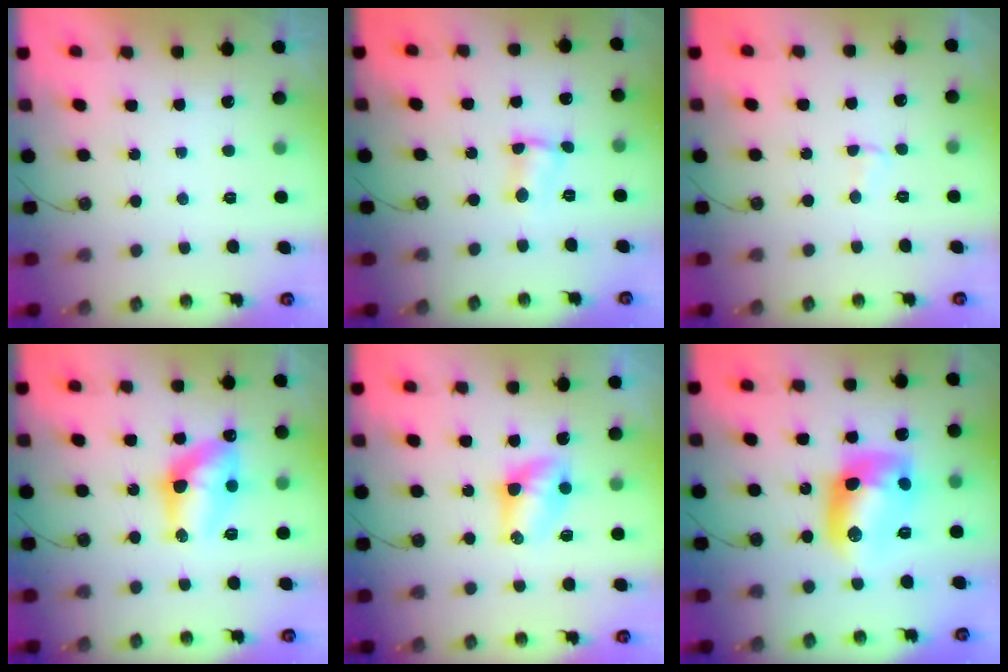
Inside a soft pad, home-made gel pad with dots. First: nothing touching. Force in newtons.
{"total": 2.1, "press": 2.1, "slide": 0.2}
{"total": 2.8, "press": 2.7, "slide": 0.5}
{"total": 12.1, "press": 12.1, "slide": 0.5}
{"total": 7.8, "press": 6.6, "slide": 4.2}
{"total": 13.0, "press": 13.0, "slide": 0.8}